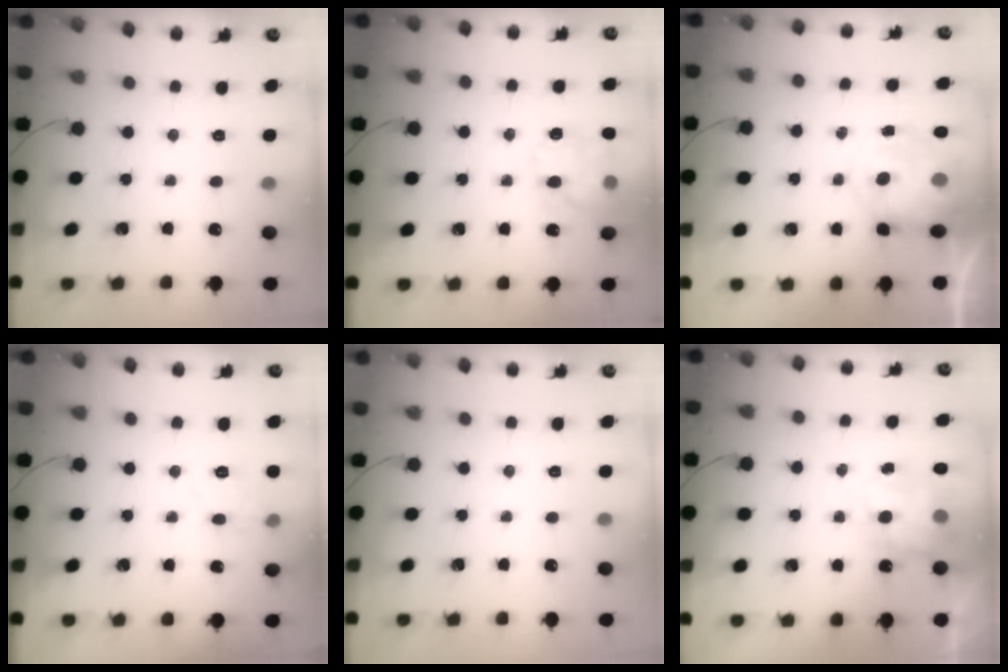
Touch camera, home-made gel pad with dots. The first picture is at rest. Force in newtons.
{"total": 14.7, "press": 14.5, "slide": 1.9}
{"total": 8.3, "press": 8.0, "slide": 1.9}
{"total": 8.9, "press": 8.8, "slide": 1.4}
{"total": 0.0}
{"total": 6.3, "press": 6.2, "slide": 0.6}